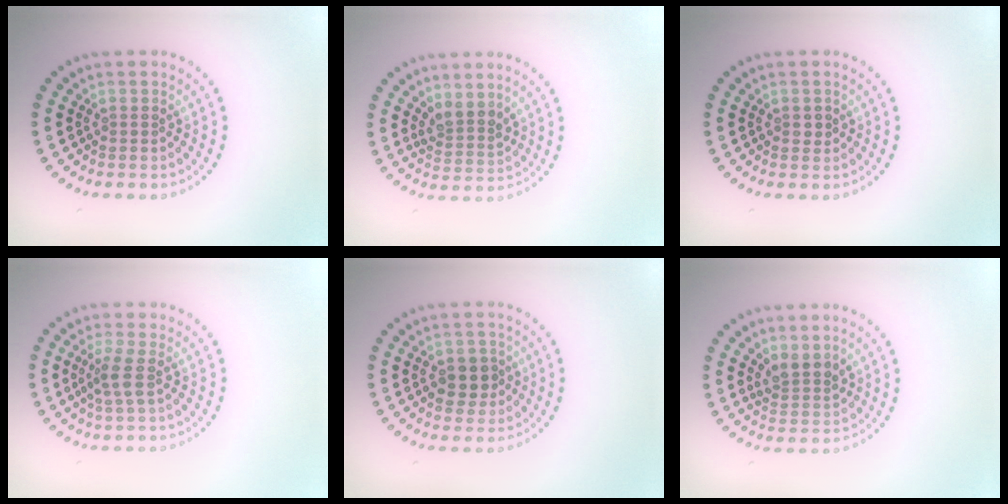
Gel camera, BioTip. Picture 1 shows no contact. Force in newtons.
{"total": 2.3, "press": 1.8, "slide": 1.4}
{"total": 0.8, "press": 0.8, "slide": 0.1}
{"total": 2.1, "press": 1.6, "slide": 1.3}
{"total": 2.9, "press": 2.8, "slide": 0.8}
{"total": 2.2, "press": 1.8, "slide": 1.2}